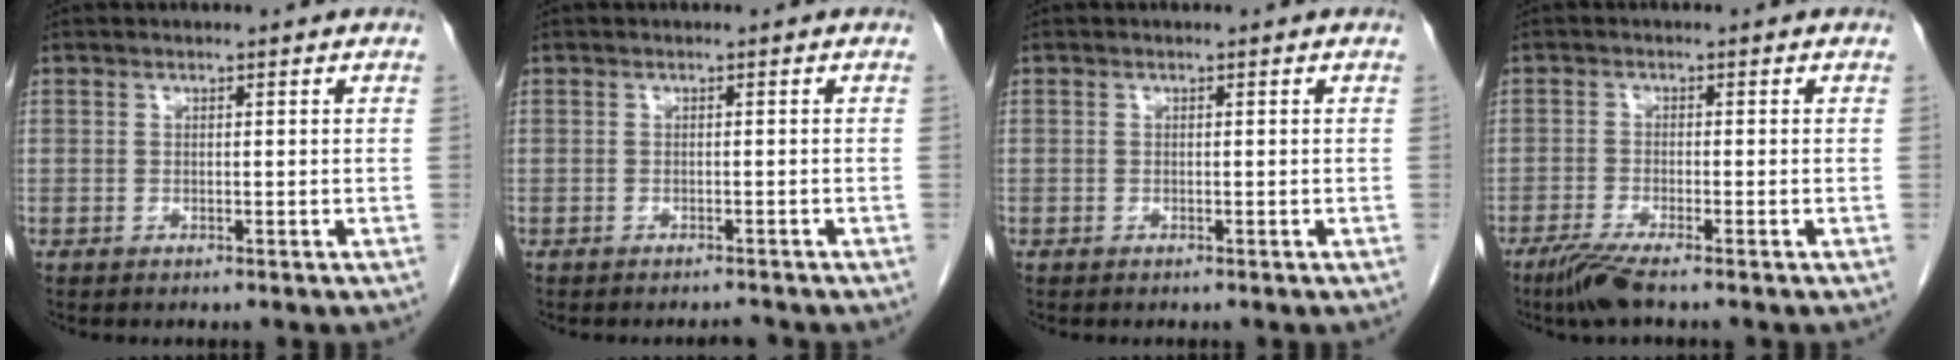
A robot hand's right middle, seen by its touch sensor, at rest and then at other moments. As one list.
[{"total": 1.1, "force": [-1.1, 0.0, 0.1], "torque": [-0.007, -0.006, -0.011]}, {"total": 0.0}, {"total": 4.2, "force": [-3.1, -0.1, 2.8], "torque": [-0.060, -0.013, -0.063]}]